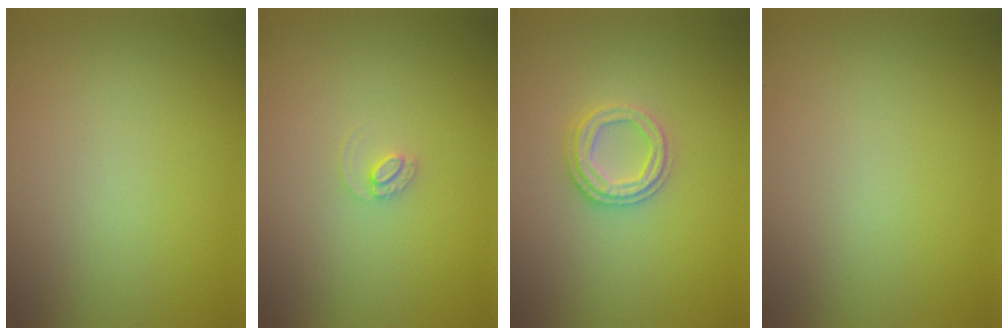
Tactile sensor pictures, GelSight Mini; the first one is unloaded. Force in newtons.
{"total": 1.2, "press": 1.2, "slide": 0.0}
{"total": 2.5, "press": 2.4, "slide": 0.6}
{"total": 0.0}